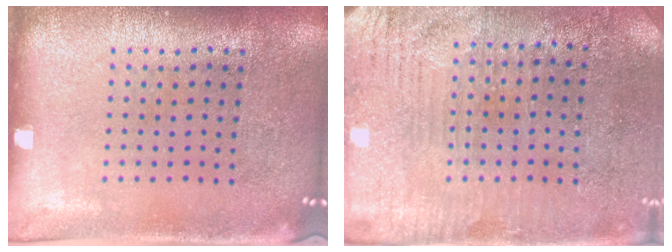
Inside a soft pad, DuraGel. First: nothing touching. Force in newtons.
{"total": 3.2, "press": 3.1, "slide": 0.8}